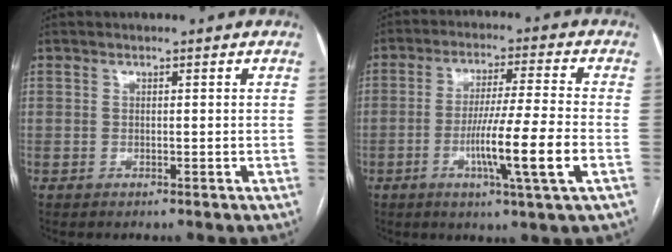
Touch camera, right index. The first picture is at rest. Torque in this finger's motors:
{"motor_torque": [2.14, 0.00, 0.92, 0.21]}